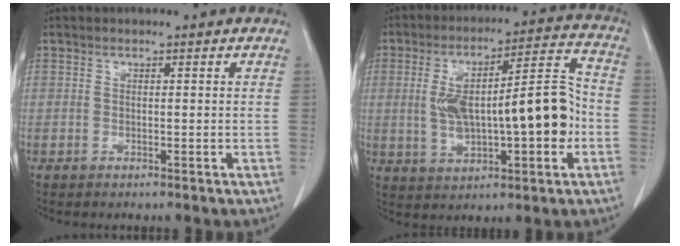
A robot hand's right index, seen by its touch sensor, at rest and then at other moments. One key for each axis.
{"total": 16.2, "fx": -1.5, "fy": 4.5, "fz": 15.5, "tx": -0.266, "ty": 0.037, "tz": -0.011}